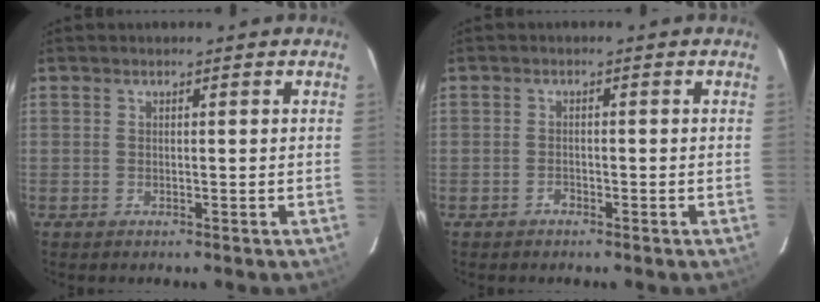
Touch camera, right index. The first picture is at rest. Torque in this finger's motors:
{"motor_torque": [0.05, 0.08, -0.03, -0.03]}